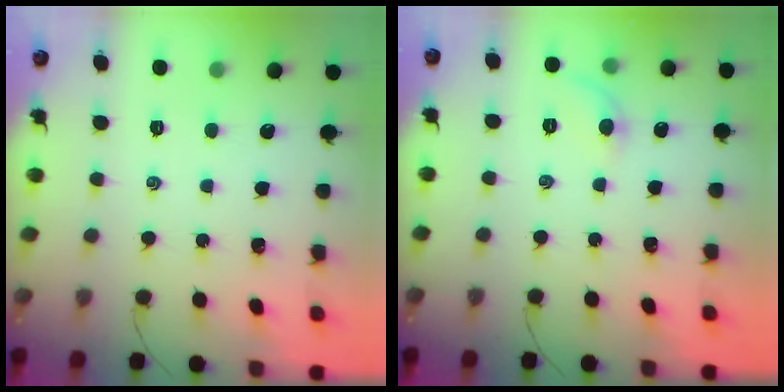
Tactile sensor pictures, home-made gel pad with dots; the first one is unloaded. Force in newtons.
{"total": 5.8, "press": 5.6, "slide": 1.4}